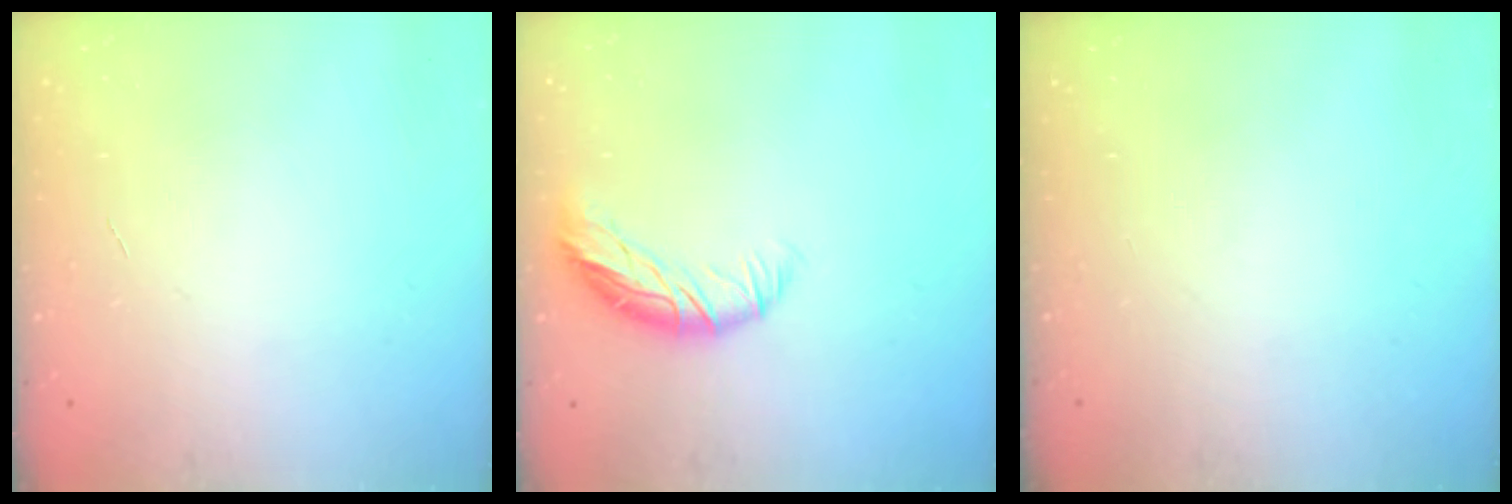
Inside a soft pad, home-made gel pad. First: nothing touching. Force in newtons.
{"total": 10.5, "press": 10.3, "slide": 1.6}
{"total": 0.0}